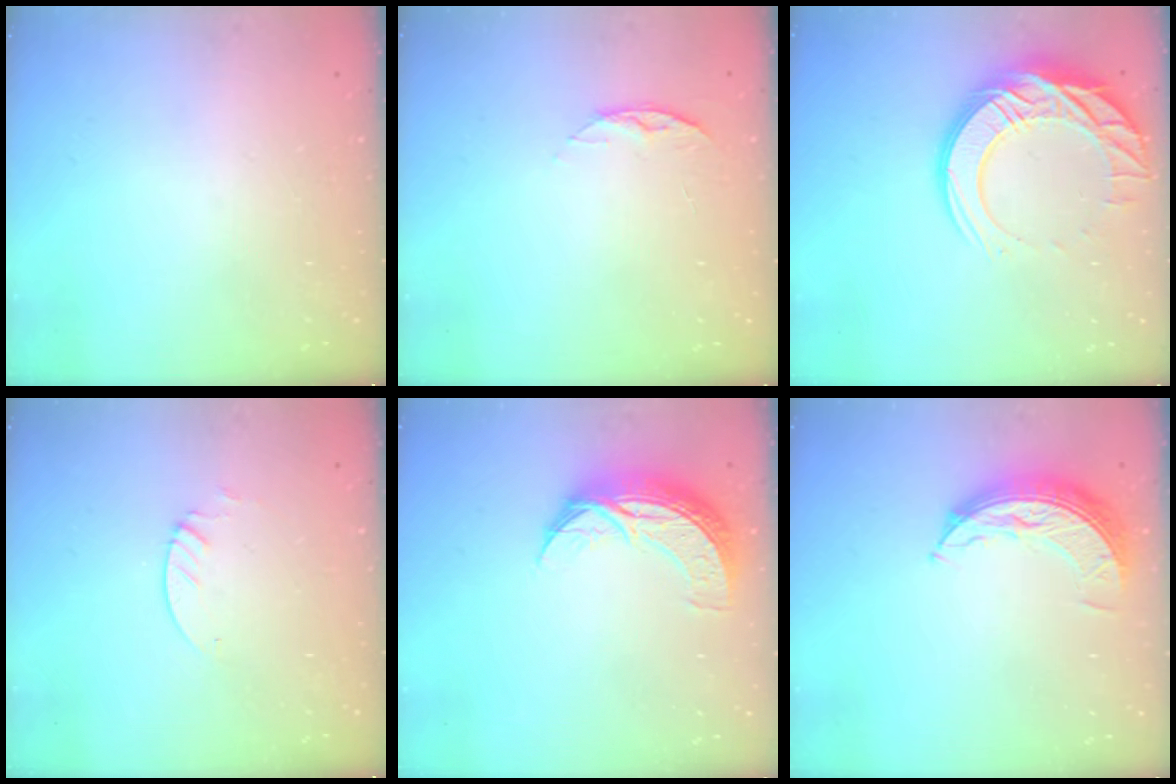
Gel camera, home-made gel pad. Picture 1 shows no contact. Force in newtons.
{"total": 6.2, "press": 6.1, "slide": 0.7}
{"total": 18.7, "press": 18.6, "slide": 1.8}
{"total": 1.3, "press": 1.3, "slide": 0.1}
{"total": 10.1, "press": 10.1, "slide": 0.8}
{"total": 8.3, "press": 8.3, "slide": 0.6}